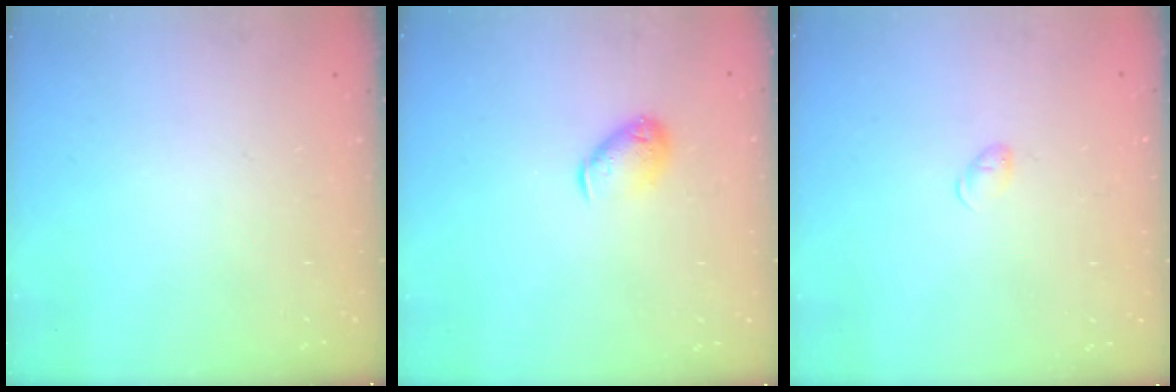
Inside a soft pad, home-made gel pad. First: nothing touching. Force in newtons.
{"total": 7.7, "press": 7.6, "slide": 0.9}
{"total": 3.7, "press": 3.6, "slide": 0.6}